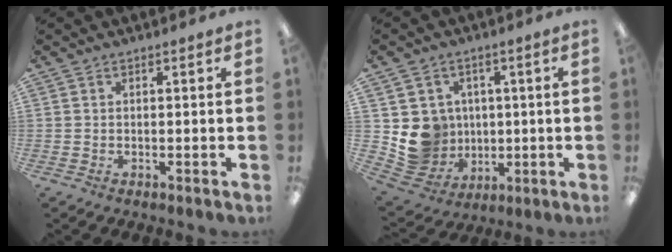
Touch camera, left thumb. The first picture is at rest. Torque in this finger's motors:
{"motor_torque": [-0.04, 0.15, 0.49, -0.48, 0.04]}